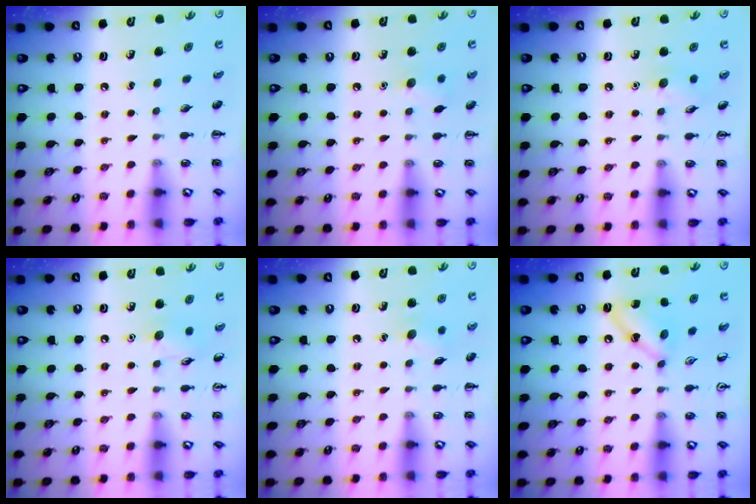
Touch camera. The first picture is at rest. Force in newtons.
{"total": 6.0, "press": 5.8, "slide": 1.7}
{"total": 6.4, "press": 6.2, "slide": 1.6}
{"total": 6.7, "press": 6.5, "slide": 1.4}
{"total": 6.6, "press": 6.3, "slide": 1.7}
{"total": 7.4, "press": 7.2, "slide": 1.5}